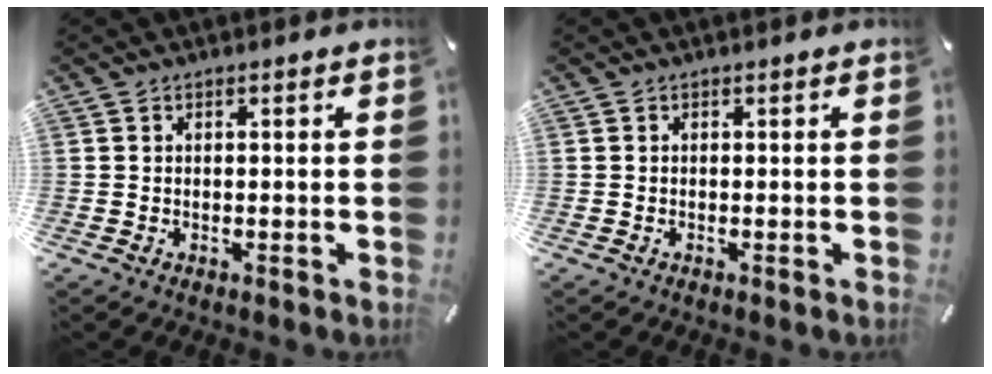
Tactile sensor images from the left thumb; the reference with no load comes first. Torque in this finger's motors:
{"motor_torque": [0.00, 0.00, 0.00, 0.00, 0.00]}